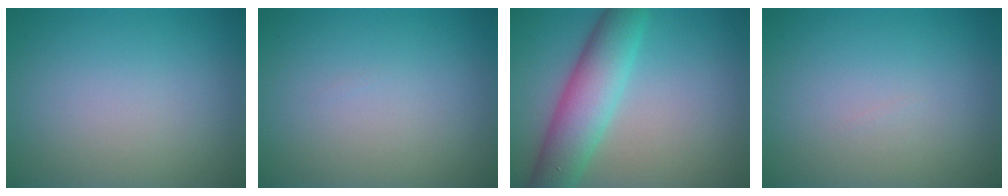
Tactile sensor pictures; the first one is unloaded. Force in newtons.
{"total": 0.0}
{"total": 6.5, "press": 6.5, "slide": 0.2}
{"total": 0.0}